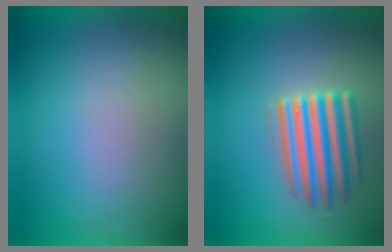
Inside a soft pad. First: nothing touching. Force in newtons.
{"total": 5.7}